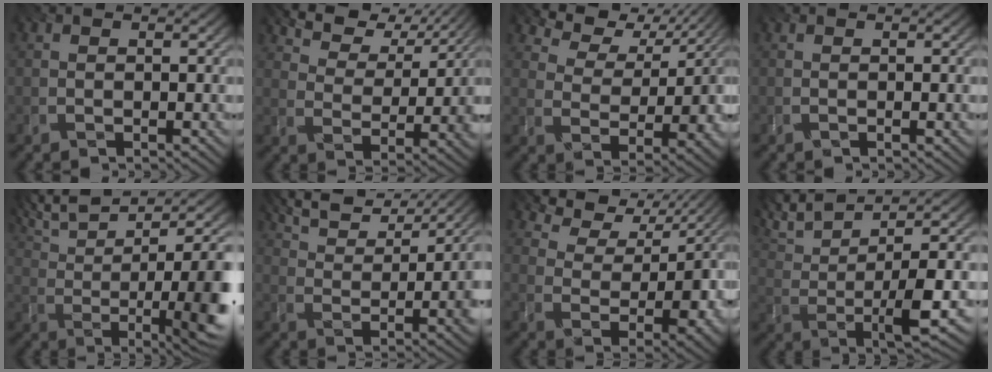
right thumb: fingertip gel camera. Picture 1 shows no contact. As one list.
[{"total": 8.7, "force": [6.3, 3.5, 5.0], "torque": [-0.100, -0.006, 0.098]}, {"total": 7.0, "force": [4.3, 3.7, 4.0], "torque": [-0.077, -0.001, 0.073]}, {"total": 0.0}, {"total": 12.0, "force": [3.0, 3.6, 11.1], "torque": [-0.194, 0.017, 0.058]}, {"total": 8.1, "force": [6.0, 2.1, 5.1], "torque": [-0.102, 0.013, 0.107]}, {"total": 6.9, "force": [3.7, 3.9, 4.4], "torque": [-0.076, -0.003, 0.065]}, {"total": 8.3, "force": [3.6, 2.1, 7.2], "torque": [-0.143, 0.008, 0.071]}]